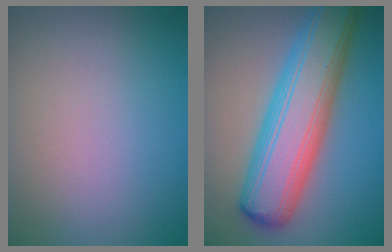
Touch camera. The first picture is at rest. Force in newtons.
{"total": 9.8, "press": 9.8, "slide": 0.5}